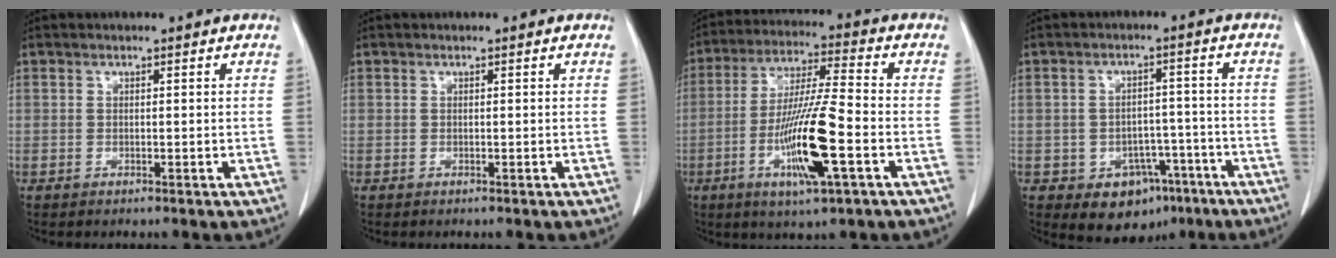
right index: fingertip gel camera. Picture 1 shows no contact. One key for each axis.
{"total": 0.0}
{"total": 13.6, "fx": -4.3, "fy": 0.6, "fz": 12.9, "tx": -0.249, "ty": -0.014, "tz": -0.077}
{"total": 7.9, "fx": -4.2, "fy": 5.8, "fz": 3.3, "tx": -0.033, "ty": 0.018, "tz": -0.049}